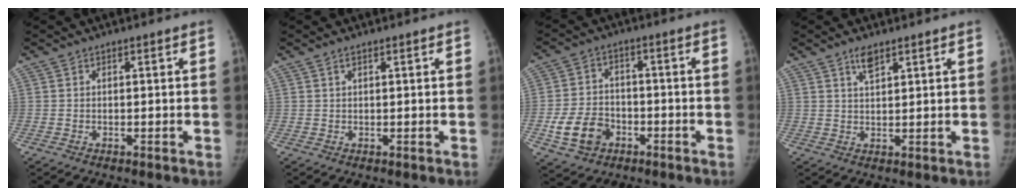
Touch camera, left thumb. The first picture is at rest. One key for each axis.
{"total": 1.0, "fx": 0.7, "fy": 0.3, "fz": 0.7, "tx": -0.013, "ty": 0.001, "tz": 0.014}
{"total": 9.0, "fx": -3.4, "fy": 6.9, "fz": 4.6, "tx": -0.072, "ty": 0.019, "tz": -0.056}
{"total": 3.3, "fx": 2.3, "fy": 1.1, "fz": 2.1, "tx": -0.033, "ty": -0.010, "tz": 0.043}